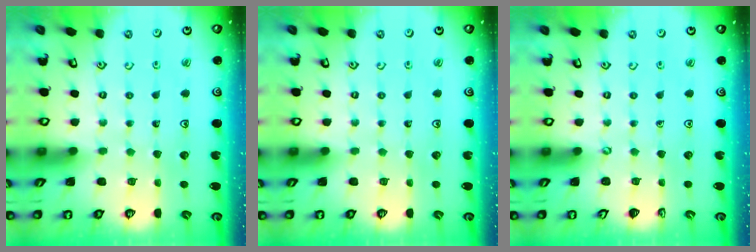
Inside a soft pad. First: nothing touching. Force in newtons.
{"total": 0.0}
{"total": 0.0}